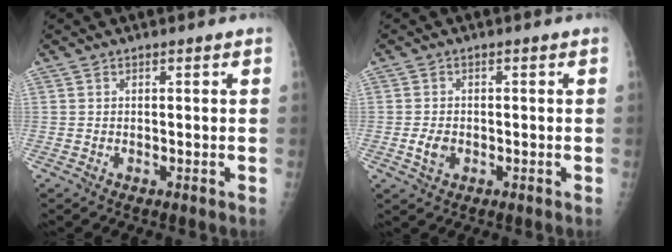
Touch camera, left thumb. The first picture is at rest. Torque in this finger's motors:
{"motor_torque": [-0.46, 0.23, 0.22, 0.07, 0.04]}